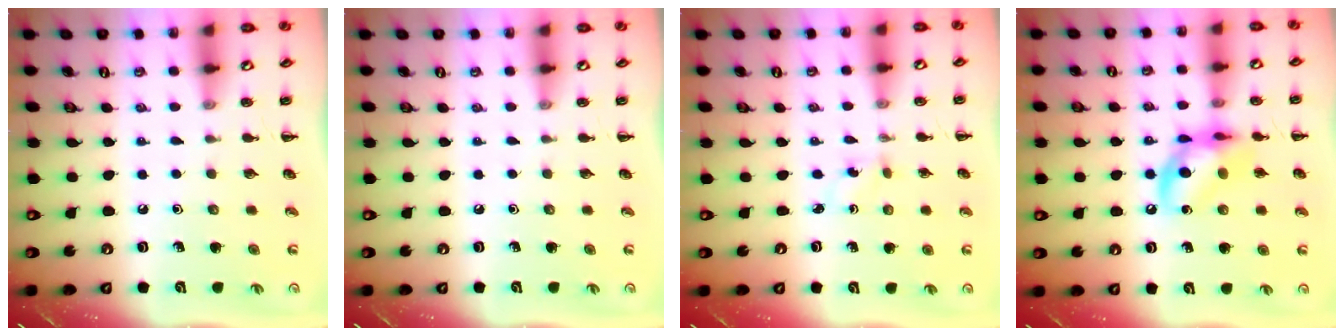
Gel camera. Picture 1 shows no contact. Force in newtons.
{"total": 0.0}
{"total": 1.5, "press": 1.4, "slide": 0.7}
{"total": 12.5, "press": 12.2, "slide": 2.7}